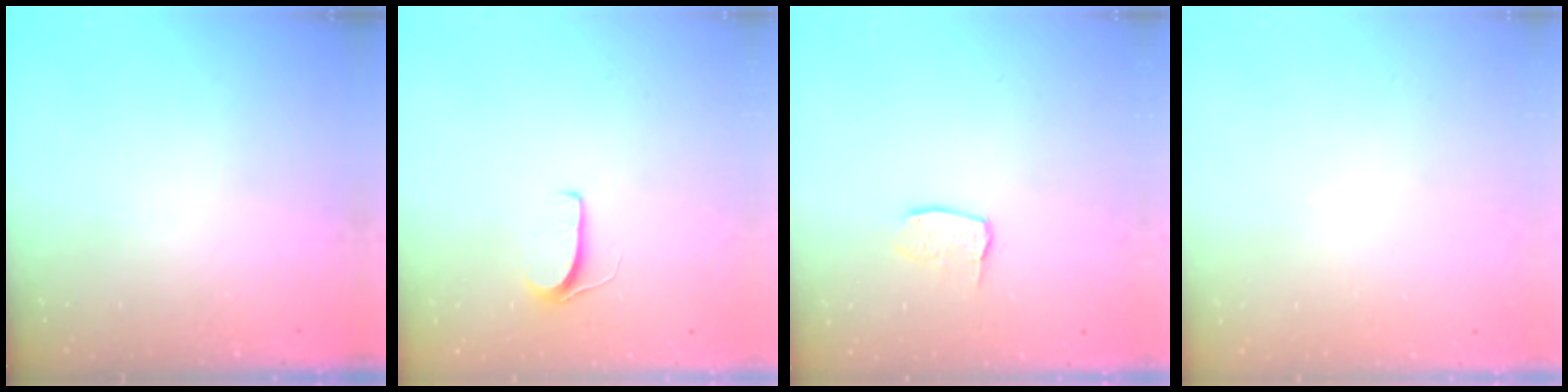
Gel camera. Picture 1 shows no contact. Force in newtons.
{"total": 5.9, "press": 5.9, "slide": 0.4}
{"total": 3.0, "press": 3.0, "slide": 0.2}
{"total": 0.0}